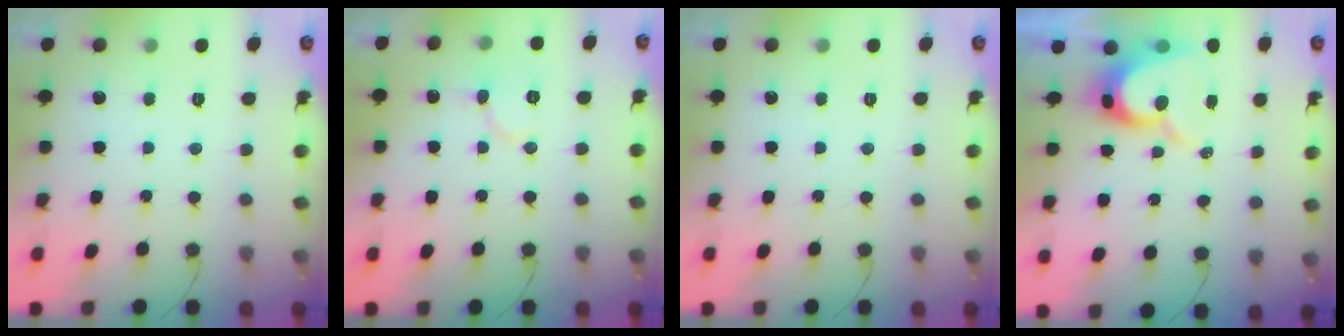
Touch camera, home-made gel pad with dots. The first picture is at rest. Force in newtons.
{"total": 7.0, "press": 7.0, "slide": 0.7}
{"total": 0.0}
{"total": 11.6, "press": 11.5, "slide": 1.3}